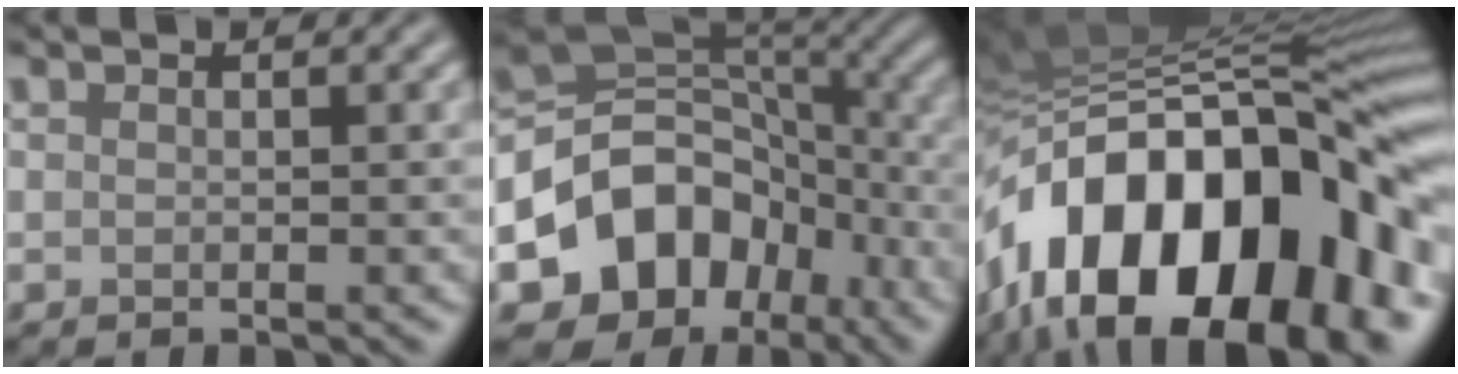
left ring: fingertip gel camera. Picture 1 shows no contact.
{"total": 10.4, "force": [-4.5, 8.0, 4.7], "torque": [-0.074, 0.008, -0.088]}
{"total": 18.2, "force": [-5.9, 9.6, 14.3], "torque": [-0.225, 0.030, -0.103]}